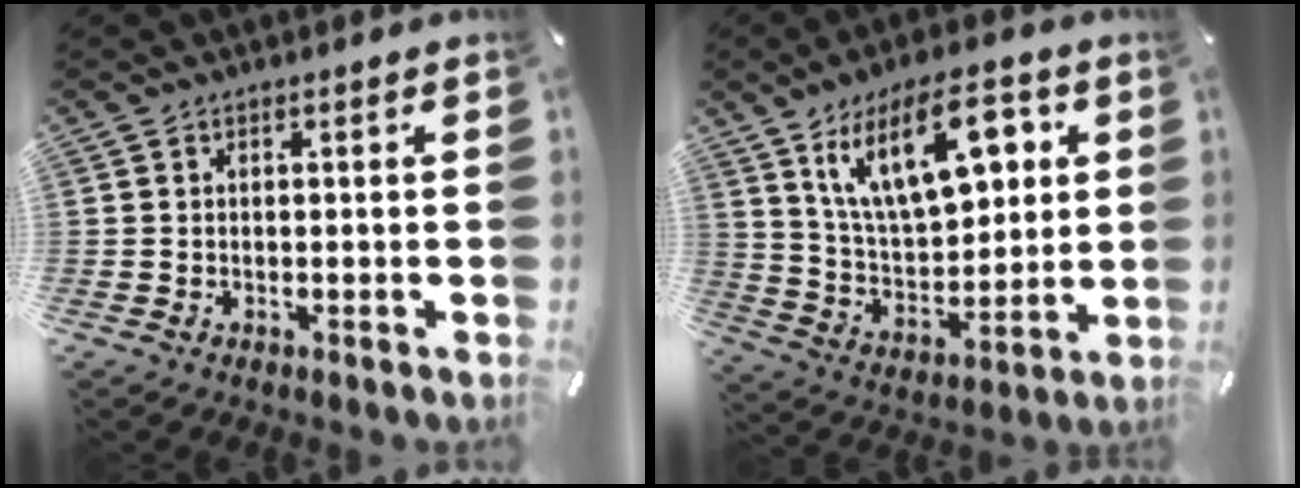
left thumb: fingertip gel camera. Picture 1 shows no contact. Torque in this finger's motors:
{"motor_torque": [2.51, 2.49, 1.41, -1.36, 0.51]}